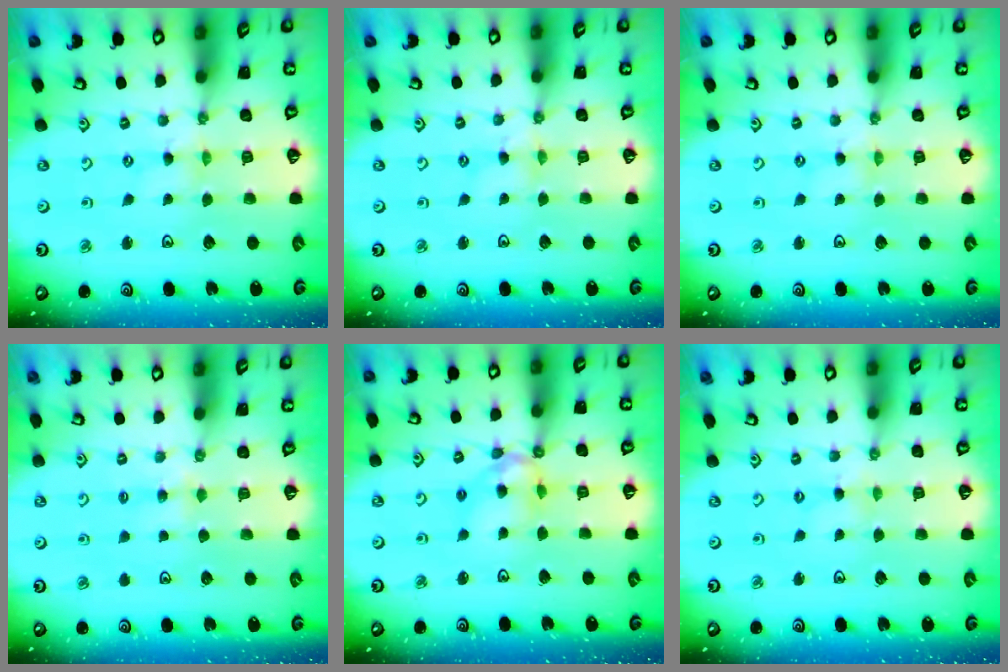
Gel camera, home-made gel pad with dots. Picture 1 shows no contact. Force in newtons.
{"total": 1.1, "press": 1.1, "slide": 0.2}
{"total": 0.6, "press": 0.6, "slide": 0.1}
{"total": 3.5, "press": 3.4, "slide": 0.5}
{"total": 11.2, "press": 11.1, "slide": 0.9}
{"total": 1.0, "press": 1.0, "slide": 0.2}